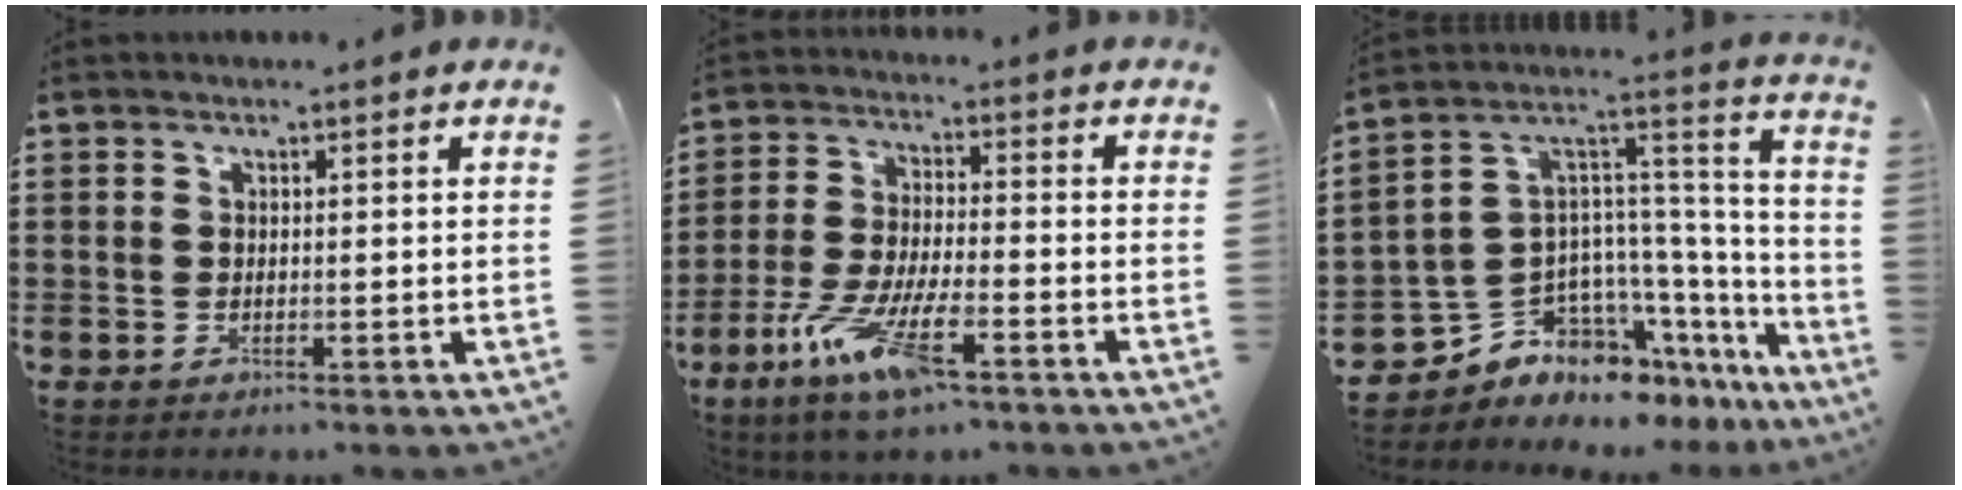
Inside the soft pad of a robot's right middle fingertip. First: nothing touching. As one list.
[{"total": 10.9, "force": [-6.4, 2.2, 8.5], "torque": [-0.184, -0.011, -0.122]}, {"total": 6.6, "force": [-5.1, 4.1, 1.1], "torque": [-0.051, -0.017, -0.102]}]